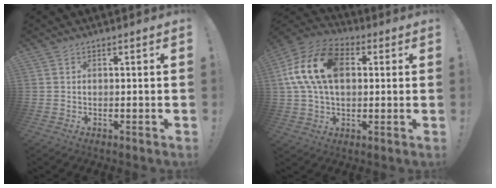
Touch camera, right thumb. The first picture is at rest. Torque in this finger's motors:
{"motor_torque": [1.66, 3.20, 0.28, 0.13, 0.30]}